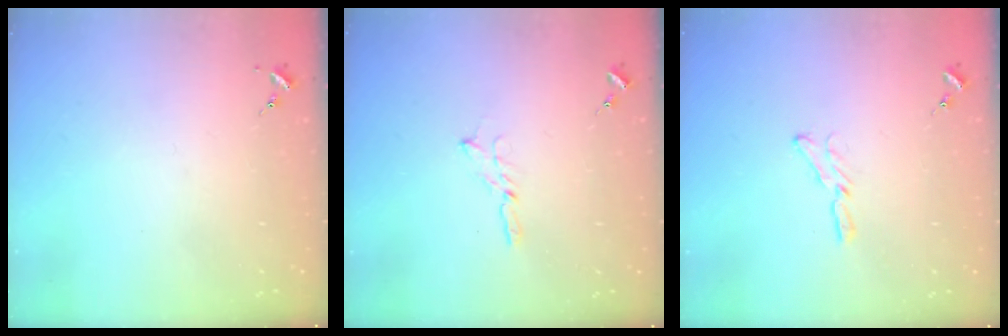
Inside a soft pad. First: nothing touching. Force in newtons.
{"total": 3.7, "press": 3.7, "slide": 0.3}
{"total": 4.7, "press": 4.7, "slide": 0.5}